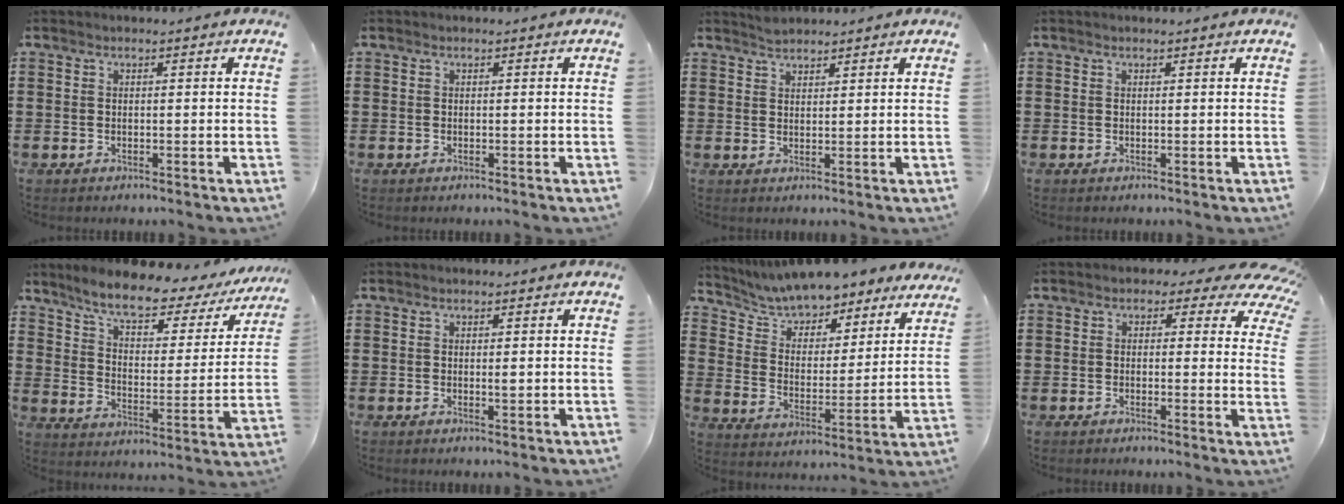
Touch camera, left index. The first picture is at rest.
{"total": 0.0}
{"total": 1.8, "force": [1.7, 0.4, 0.2], "torque": [-0.008, 0.001, 0.034]}
{"total": 0.0}
{"total": 7.3, "force": [5.9, 1.2, 4.1], "torque": [-0.096, -0.034, 0.093]}
{"total": 0.9, "force": [0.1, 0.2, 0.9], "torque": [-0.018, -0.001, 0.002]}
{"total": 6.4, "force": [6.3, 0.9, 0.2], "torque": [-0.041, -0.048, 0.111]}
{"total": 3.1, "force": [1.5, 2.2, 1.6], "torque": [-0.020, -0.008, 0.018]}